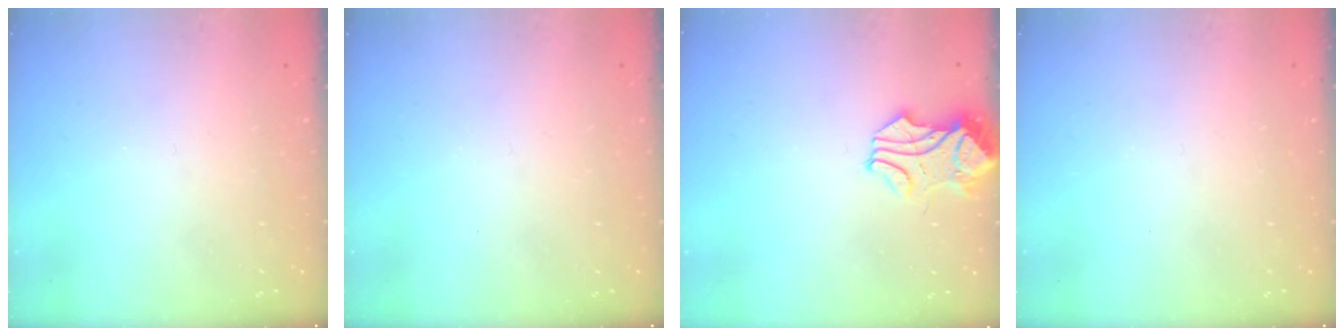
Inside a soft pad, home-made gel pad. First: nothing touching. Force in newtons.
{"total": 0.0}
{"total": 1.6, "press": 1.4, "slide": 0.8}
{"total": 0.0}